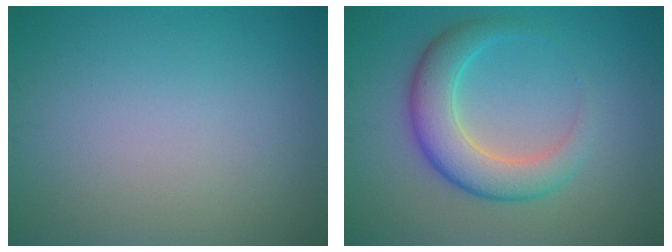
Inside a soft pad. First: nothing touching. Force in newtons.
{"total": 5.4, "press": 5.4, "slide": 0.2}